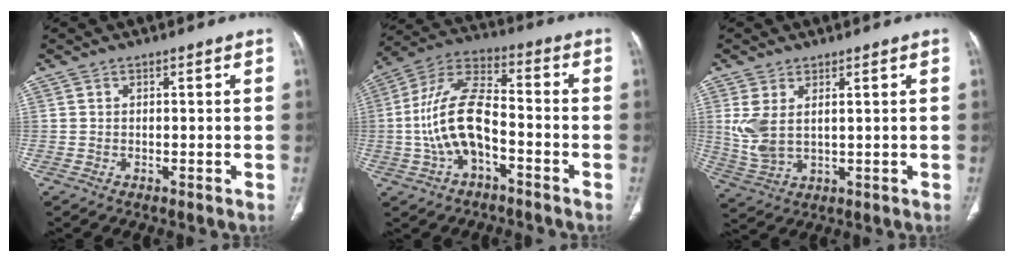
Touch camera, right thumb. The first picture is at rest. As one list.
[{"total": 14.1, "force": [-3.5, 7.1, 11.7], "torque": [-0.233, 0.047, -0.068]}, {"total": 6.8, "force": [1.8, 3.7, 5.5], "torque": [-0.126, -0.008, 0.052]}]